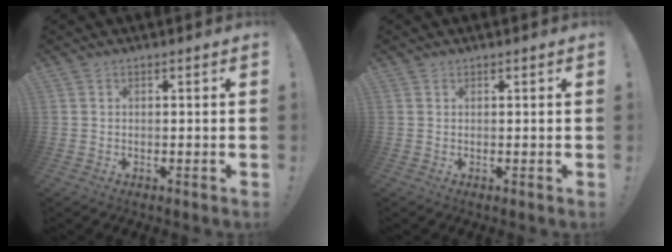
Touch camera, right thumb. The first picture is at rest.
{"total": 0.6, "force": [0.5, 0.4, 0.1], "torque": [-0.002, 0.000, 0.010]}